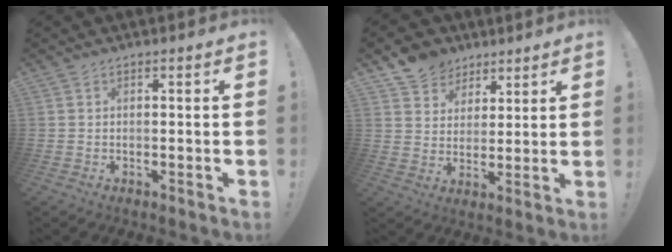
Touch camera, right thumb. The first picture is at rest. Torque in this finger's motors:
{"motor_torque": [-0.57, 0.57, 0.25, -0.18, 0.00]}